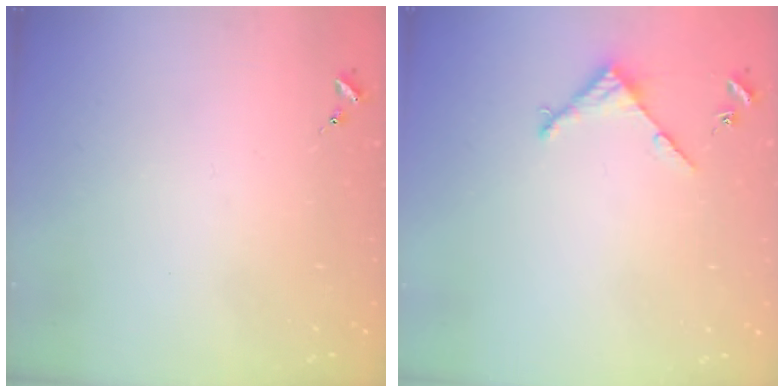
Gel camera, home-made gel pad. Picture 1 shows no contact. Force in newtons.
{"total": 3.4, "press": 3.4, "slide": 0.4}